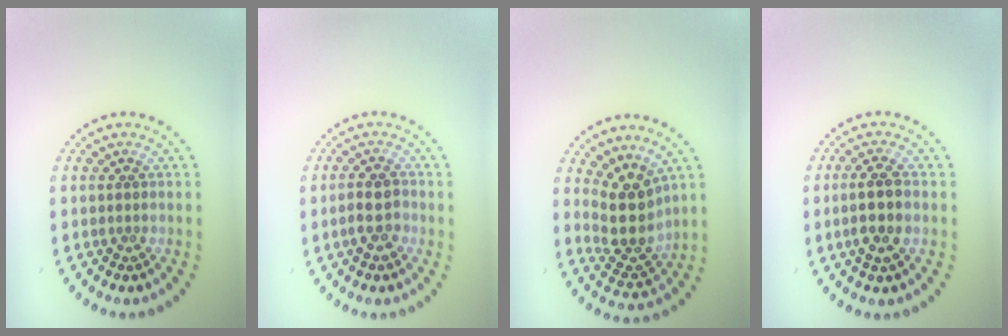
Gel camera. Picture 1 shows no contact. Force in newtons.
{"total": 2.3, "press": 2.2, "slide": 0.6}
{"total": 4.3, "press": 3.5, "slide": 2.5}
{"total": 2.9, "press": 2.7, "slide": 0.9}